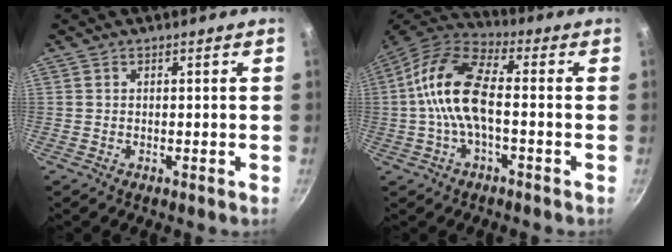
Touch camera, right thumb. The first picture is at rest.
{"total": 13.3, "force": [-1.0, 6.1, 11.8], "torque": [-0.225, 0.038, -0.037]}